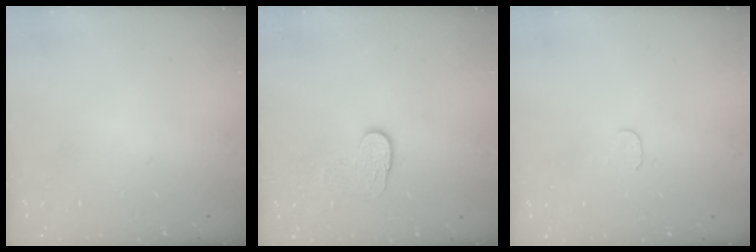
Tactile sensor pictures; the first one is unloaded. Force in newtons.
{"total": 4.9, "press": 4.8, "slide": 0.5}
{"total": 3.7, "press": 3.7, "slide": 0.4}